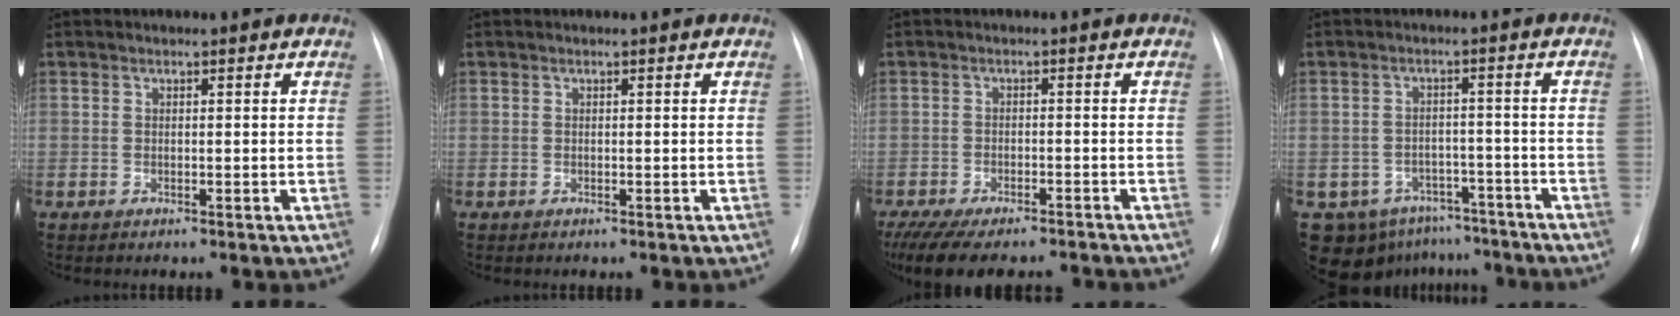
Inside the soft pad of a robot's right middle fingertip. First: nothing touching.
{"total": 0.0}
{"total": 13.6, "force": [-11.9, 3.0, 5.9], "torque": [-0.119, -0.013, -0.165]}
{"total": 10.8, "force": [-8.0, 7.0, 2.0], "torque": [-0.033, 0.023, -0.097]}